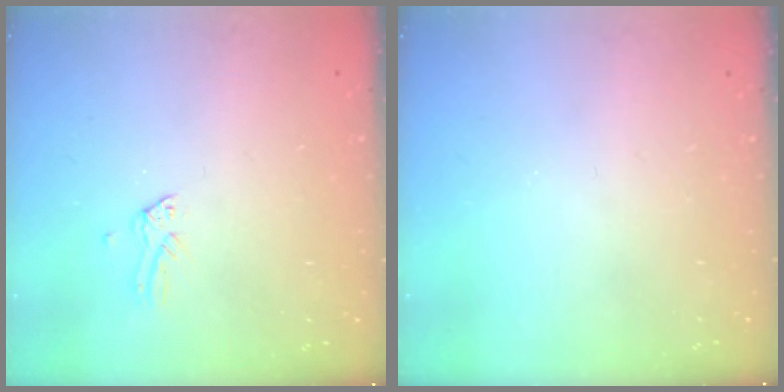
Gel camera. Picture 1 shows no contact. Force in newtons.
{"total": 0.0}